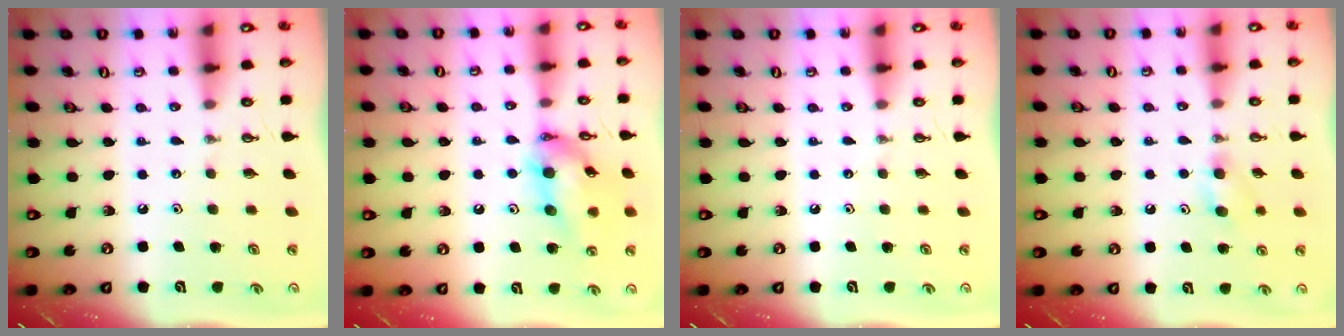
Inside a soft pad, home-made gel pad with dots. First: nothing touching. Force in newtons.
{"total": 14.6, "press": 14.5, "slide": 1.0}
{"total": 0.0}
{"total": 5.3, "press": 5.1, "slide": 1.3}